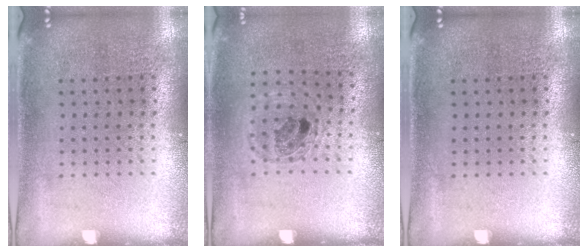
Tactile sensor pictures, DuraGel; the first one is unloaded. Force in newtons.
{"total": 0.9, "press": 0.9, "slide": 0.1}
{"total": 0.0}